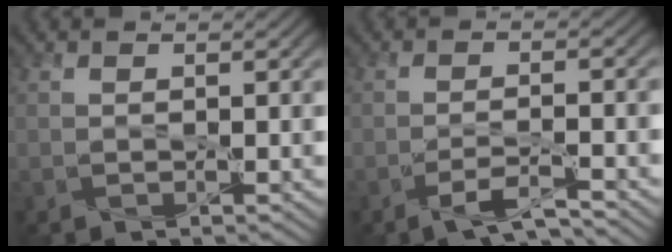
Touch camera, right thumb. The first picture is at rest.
{"total": 3.6, "force": [-2.6, 0.5, 2.4], "torque": [-0.046, 0.002, -0.054]}